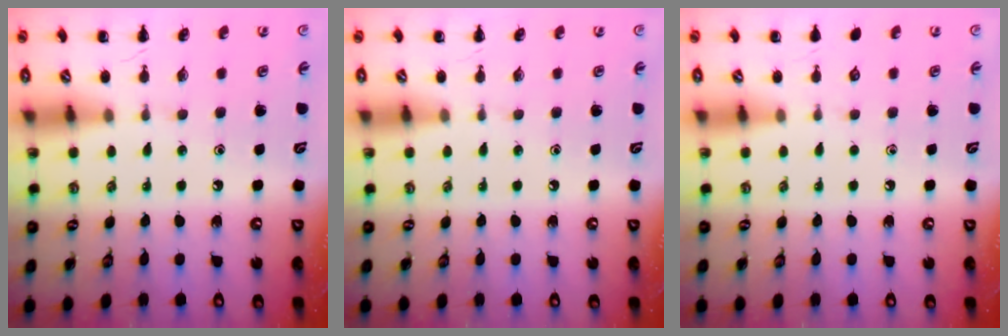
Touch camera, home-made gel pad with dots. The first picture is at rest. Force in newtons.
{"total": 0.0}
{"total": 0.0}